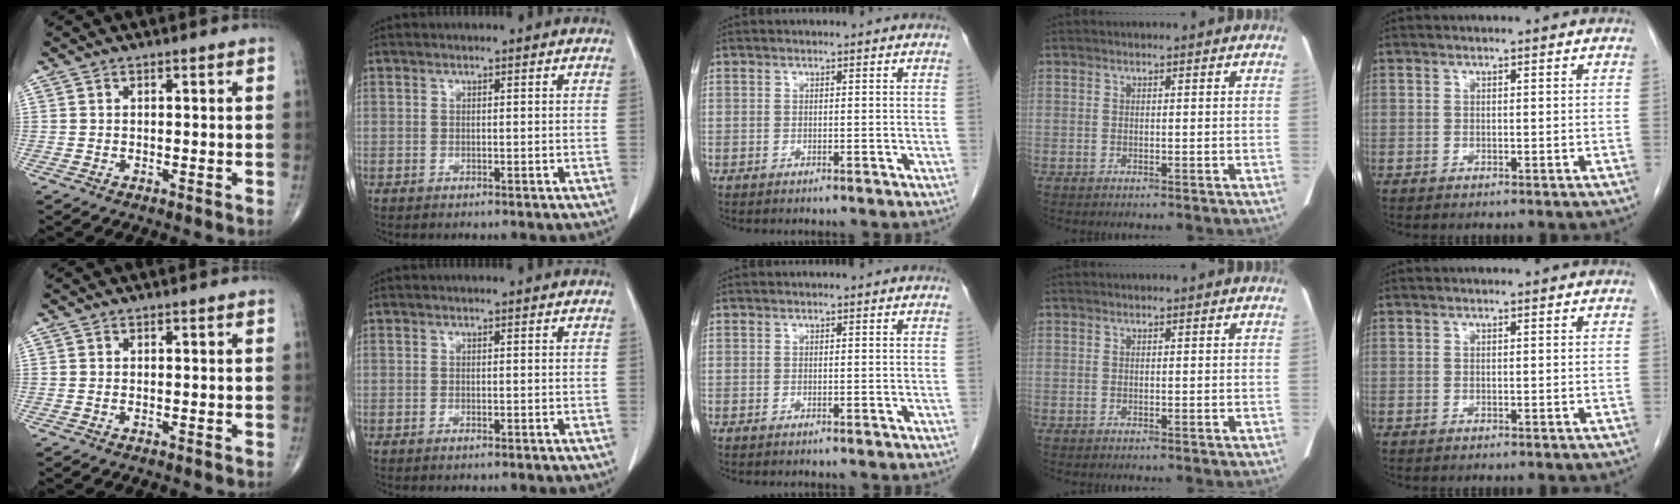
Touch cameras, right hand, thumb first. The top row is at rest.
{}